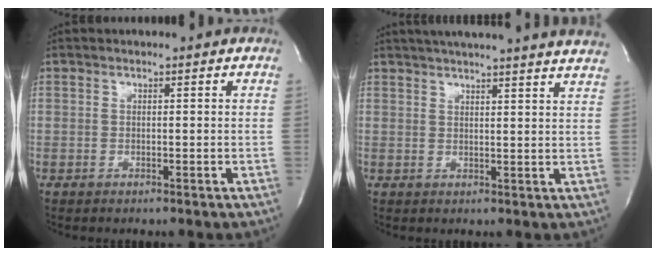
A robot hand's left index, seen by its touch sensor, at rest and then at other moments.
{"total": 20.9, "force": [18.9, 0.0, 8.9], "torque": [-0.143, -0.002, 0.233]}